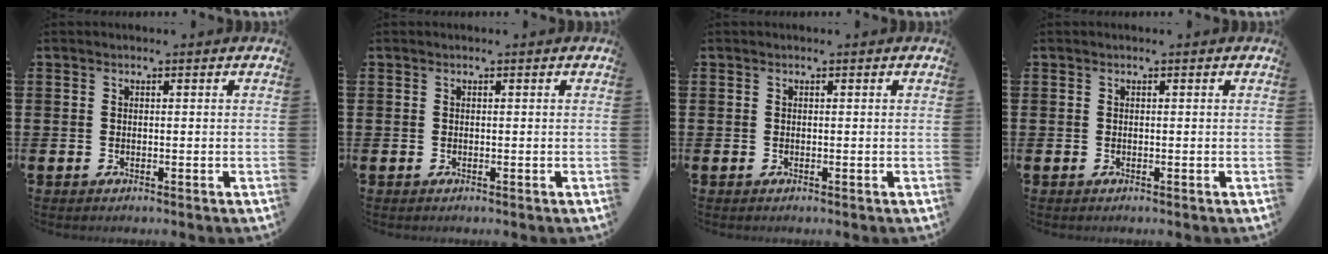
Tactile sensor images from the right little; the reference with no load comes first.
{"total": 0.0}
{"total": 0.0}
{"total": 0.0}